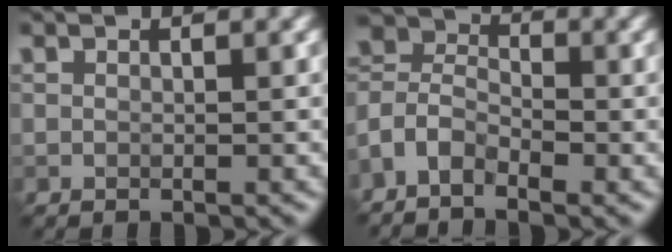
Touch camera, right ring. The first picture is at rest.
{"total": 4.2, "force": [-2.4, 2.5, 2.3], "torque": [-0.046, 0.003, -0.063]}